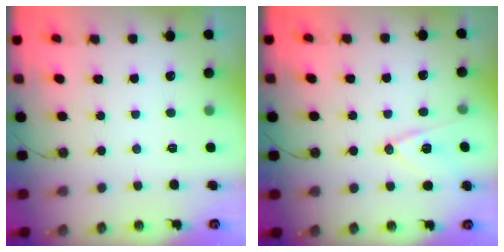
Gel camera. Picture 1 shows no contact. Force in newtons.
{"total": 10.7, "press": 9.9, "slide": 3.9}